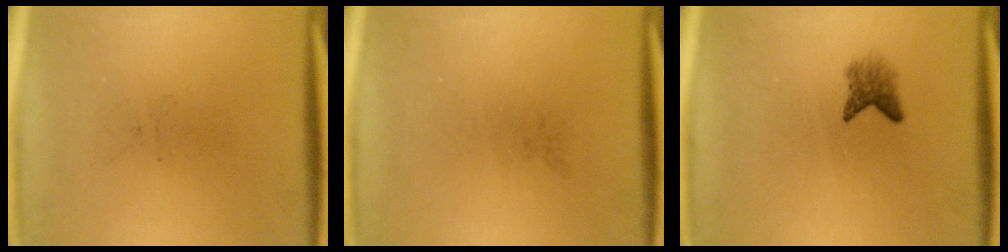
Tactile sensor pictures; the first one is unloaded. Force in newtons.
{"total": 0.0}
{"total": 2.3}